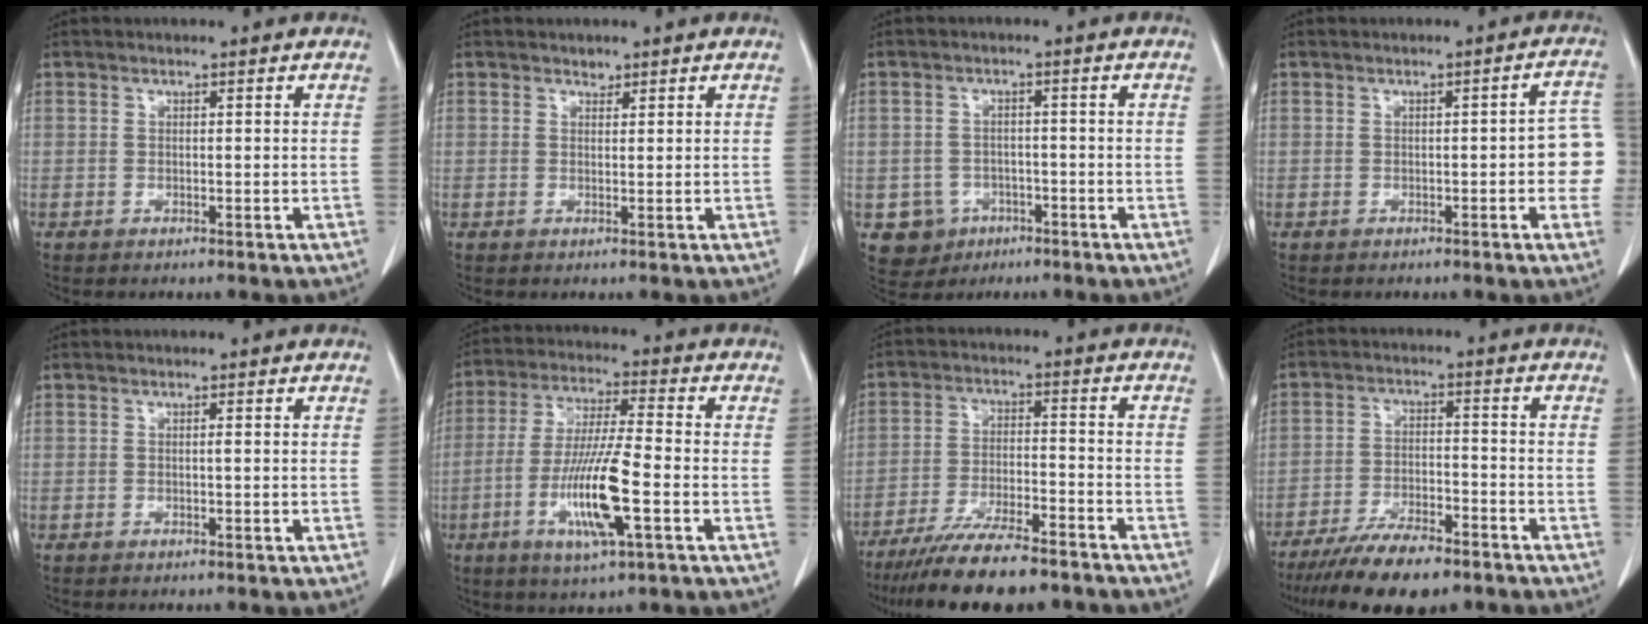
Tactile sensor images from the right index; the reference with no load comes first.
{"total": 0.8, "force": [0.7, 0.4, 0.1], "torque": [0.000, -0.003, 0.009]}
{"total": 5.0, "force": [-2.1, 4.6, 0.5], "torque": [-0.004, 0.011, -0.024]}
{"total": 6.8, "force": [-0.8, 1.5, 6.6], "torque": [-0.058, 0.015, -0.014]}
{"total": 0.0}
{"total": 12.7, "force": [-3.9, 0.9, 12.1], "torque": [-0.239, -0.015, -0.073]}
{"total": 14.6, "force": [-12.4, 2.3, 7.5], "torque": [-0.130, -0.017, -0.199]}
{"total": 11.9, "force": [-9.2, 3.0, 6.9], "torque": [-0.113, -0.018, -0.152]}